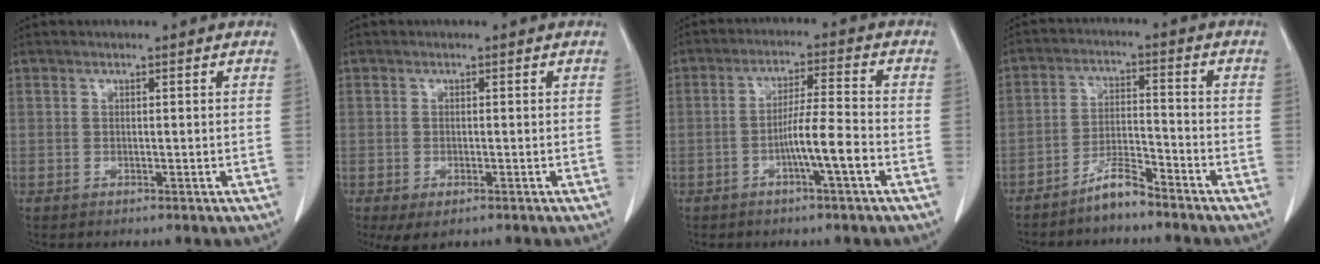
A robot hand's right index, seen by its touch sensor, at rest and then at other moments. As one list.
[{"total": 3.3, "force": [-1.8, 1.2, 2.5], "torque": [-0.042, -0.008, -0.023]}, {"total": 6.6, "force": [-2.6, -0.3, 6.0], "torque": [-0.109, 0.004, -0.045]}, {"total": 5.2, "force": [-4.5, 0.7, 2.4], "torque": [-0.045, -0.003, -0.087]}]